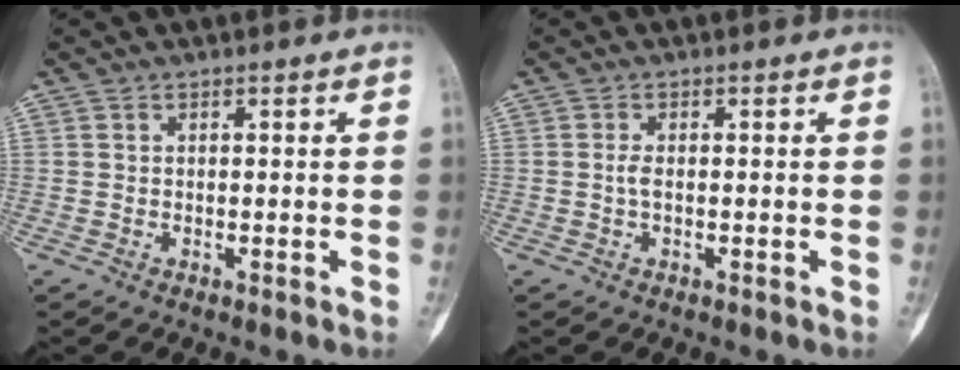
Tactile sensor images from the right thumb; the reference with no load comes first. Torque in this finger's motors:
{"motor_torque": [0.53, 0.49, 0.46, -0.31, 0.18]}